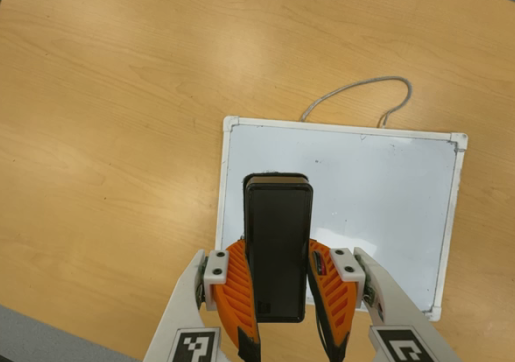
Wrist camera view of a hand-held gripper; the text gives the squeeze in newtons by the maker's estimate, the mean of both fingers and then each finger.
{"total": 8.6, "left": 6.7, "right": 10.6}